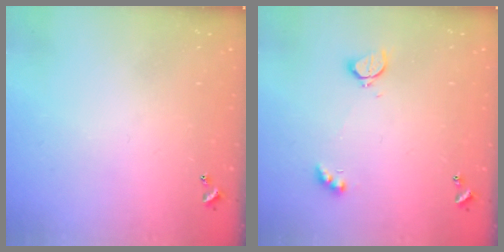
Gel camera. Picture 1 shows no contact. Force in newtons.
{"total": 2.8, "press": 2.7, "slide": 0.6}